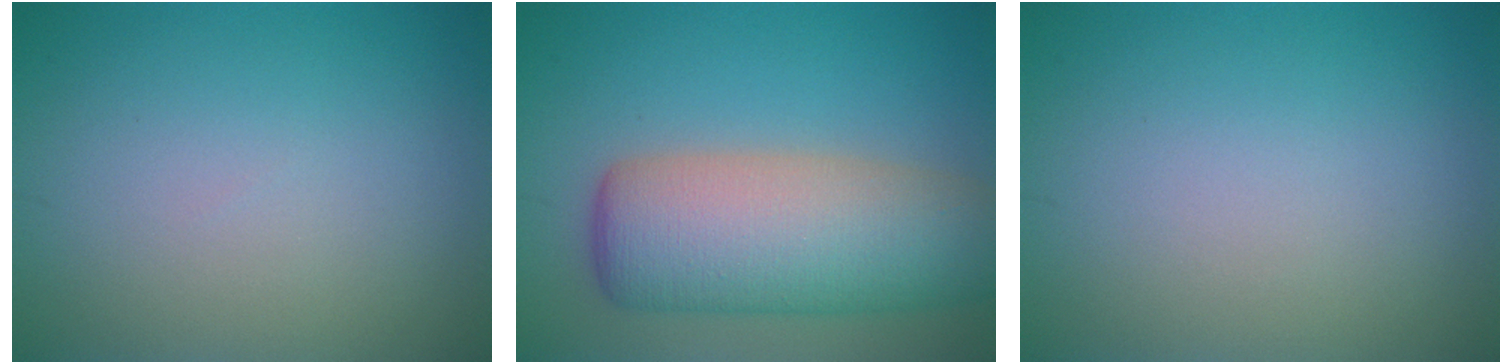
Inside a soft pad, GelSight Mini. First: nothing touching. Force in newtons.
{"total": 9.9, "press": 9.9, "slide": 0.5}
{"total": 0.0}